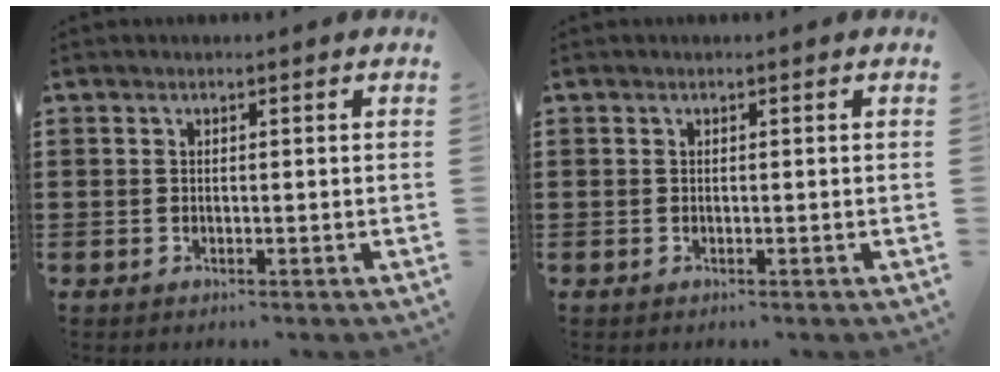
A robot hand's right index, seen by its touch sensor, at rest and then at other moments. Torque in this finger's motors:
{"motor_torque": [0.00, 0.00, 0.00, 0.00]}